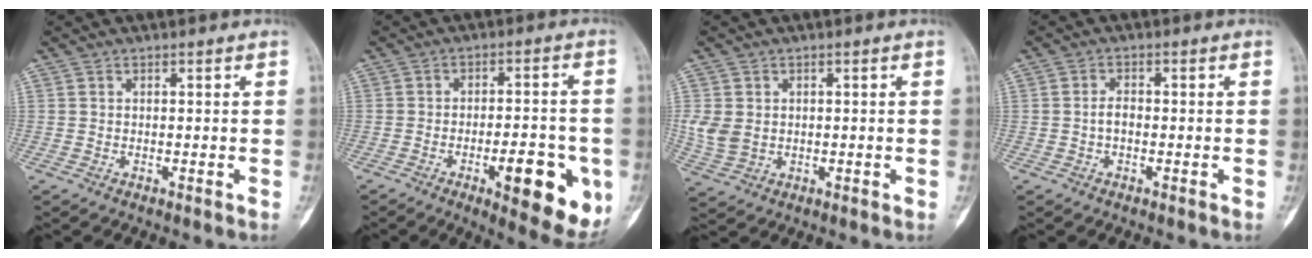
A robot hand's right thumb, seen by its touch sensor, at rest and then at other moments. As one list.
[{"total": 14.5, "force": [-4.9, 4.9, 12.8], "torque": [-0.145, 0.007, -0.059]}, {"total": 5.1, "force": [0.3, 4.1, 3.0], "torque": [-0.057, 0.000, 0.015]}, {"total": 1.9, "force": [-0.5, 1.1, 1.5], "torque": [-0.023, 0.008, -0.012]}]